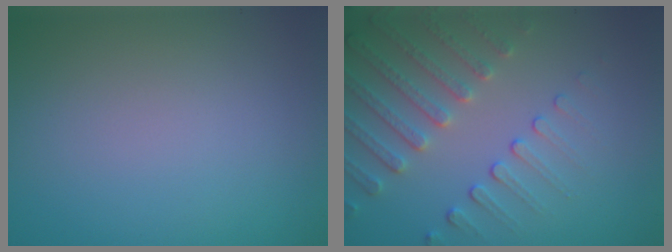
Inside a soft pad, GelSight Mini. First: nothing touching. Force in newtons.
{"total": 4.0, "press": 3.3, "slide": 2.3}